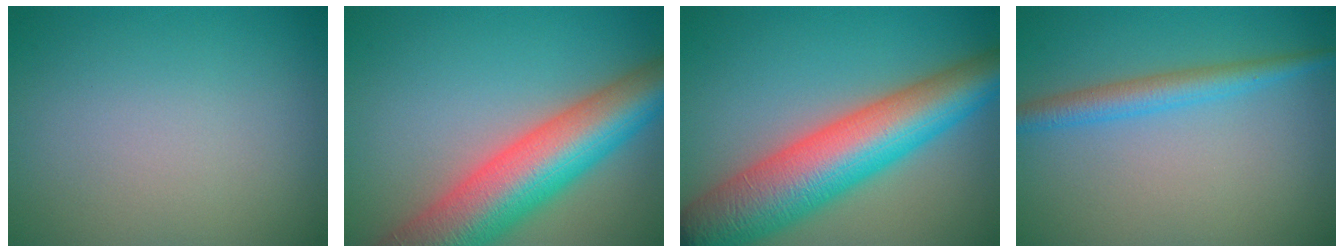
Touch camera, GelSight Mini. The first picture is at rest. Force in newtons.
{"total": 11.3, "press": 11.3, "slide": 0.6}
{"total": 10.5, "press": 10.4, "slide": 0.2}
{"total": 3.0, "press": 3.0, "slide": 0.1}